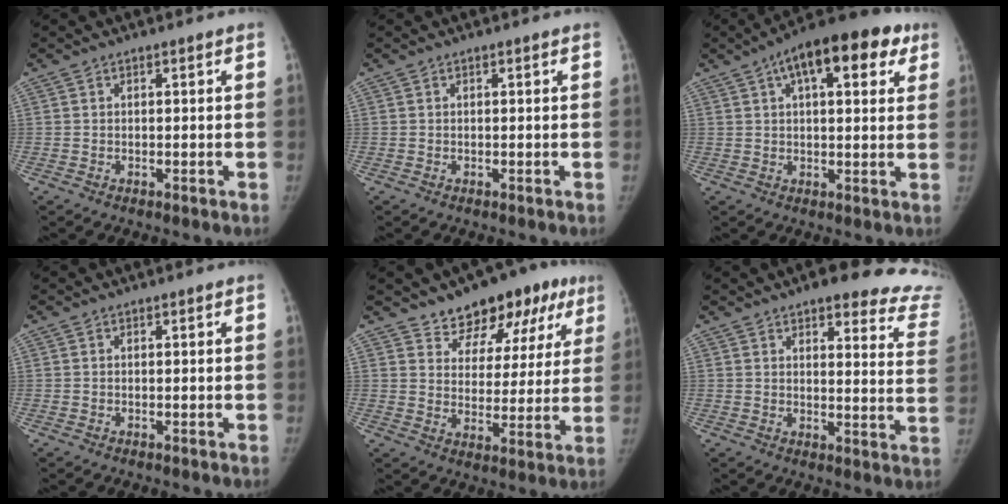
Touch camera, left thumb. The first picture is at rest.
{"total": 0.0}
{"total": 16.5, "force": [7.7, 7.1, 12.7], "torque": [-0.159, 0.015, 0.107]}
{"total": 0.0}
{"total": 15.5, "force": [9.9, 9.0, 7.9], "torque": [-0.048, -0.025, 0.138]}
{"total": 21.3, "force": [18.5, 5.4, 9.1], "torque": [-0.059, -0.111, 0.190]}